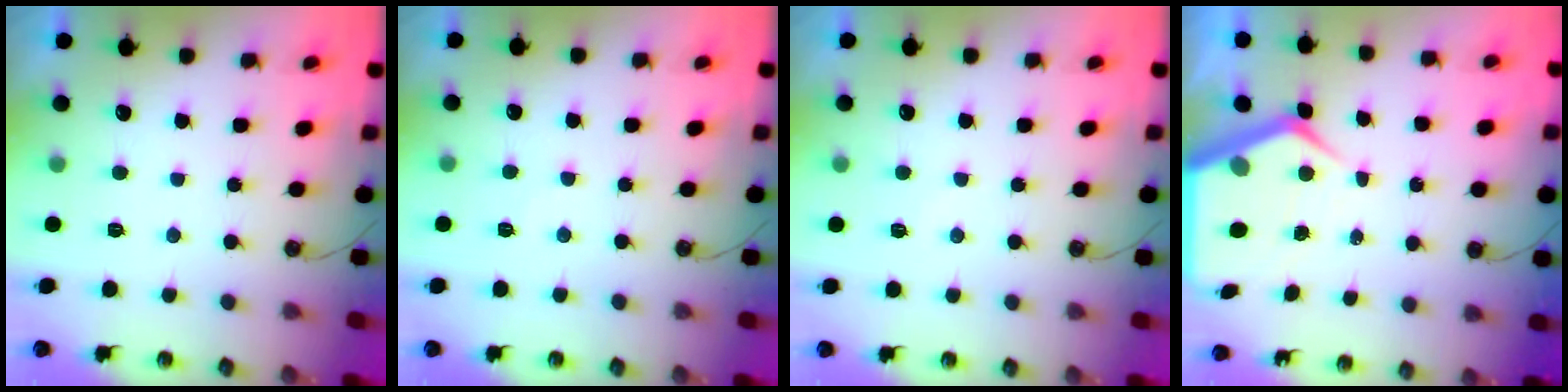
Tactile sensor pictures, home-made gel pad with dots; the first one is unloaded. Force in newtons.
{"total": 4.7, "press": 4.6, "slide": 0.8}
{"total": 2.8, "press": 2.8, "slide": 0.3}
{"total": 7.8, "press": 7.8, "slide": 0.7}